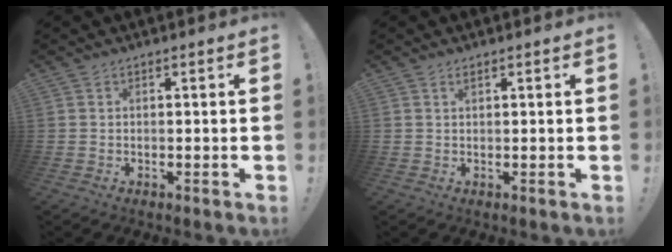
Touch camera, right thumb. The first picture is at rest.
{"total": 0.7, "force": [0.5, 0.2, 0.5], "torque": [-0.006, 0.000, 0.009]}